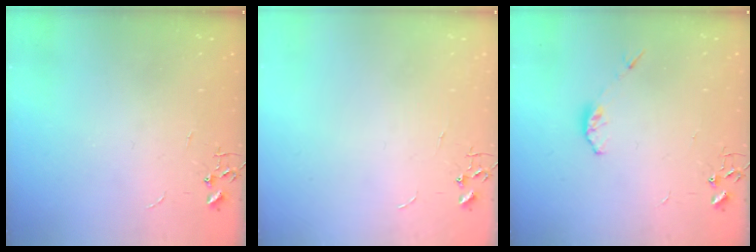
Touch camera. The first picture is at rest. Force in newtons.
{"total": 0.0}
{"total": 3.3, "press": 3.3, "slide": 0.5}